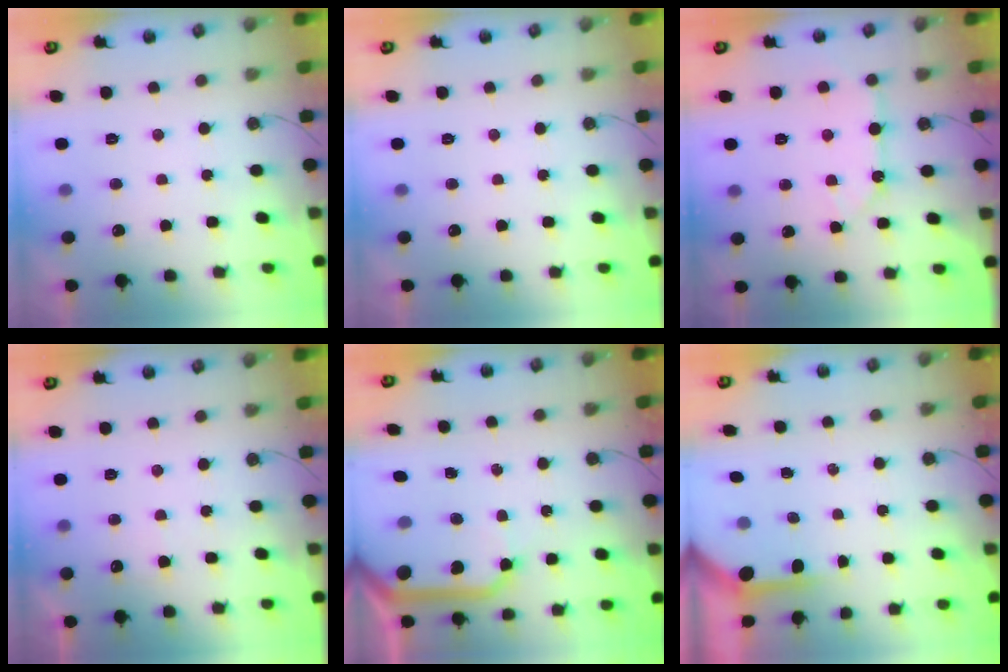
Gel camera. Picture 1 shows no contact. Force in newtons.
{"total": 0.0}
{"total": 10.2, "press": 10.1, "slide": 1.1}
{"total": 3.2, "press": 3.2, "slide": 0.4}
{"total": 13.5, "press": 13.4, "slide": 1.7}
{"total": 3.7, "press": 3.7, "slide": 0.3}